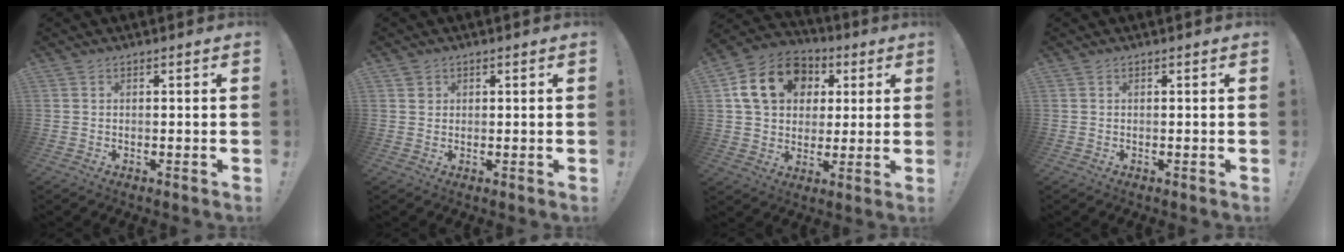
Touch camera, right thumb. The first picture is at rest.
{"total": 1.3, "force": [0.7, 1.0, 0.2], "torque": [0.007, -0.004, 0.011]}
{"total": 17.1, "force": [5.8, 13.2, 9.1], "torque": [-0.141, -0.002, 0.117]}
{"total": 0.0}